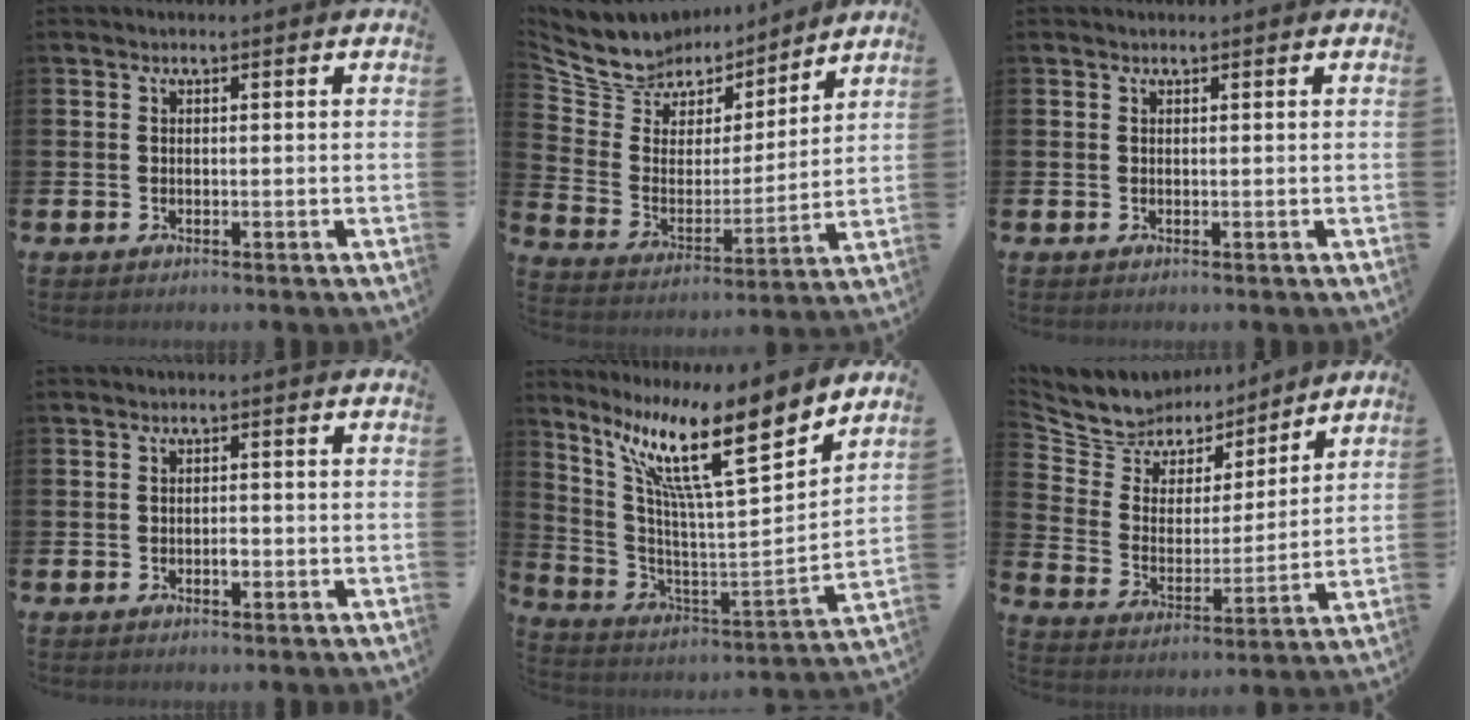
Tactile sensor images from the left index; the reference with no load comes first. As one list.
[{"total": 8.0, "force": [7.3, 3.1, -0.7], "torque": [-0.041, -0.067, 0.132]}, {"total": 0.0}, {"total": 1.2, "force": [-0.3, 0.6, 1.0], "torque": [-0.010, -0.004, -0.008]}, {"total": 14.4, "force": [9.9, 2.2, 10.2], "torque": [-0.220, -0.057, 0.157]}, {"total": 7.4, "force": [6.7, 3.2, -0.5], "torque": [-0.042, -0.059, 0.119]}]